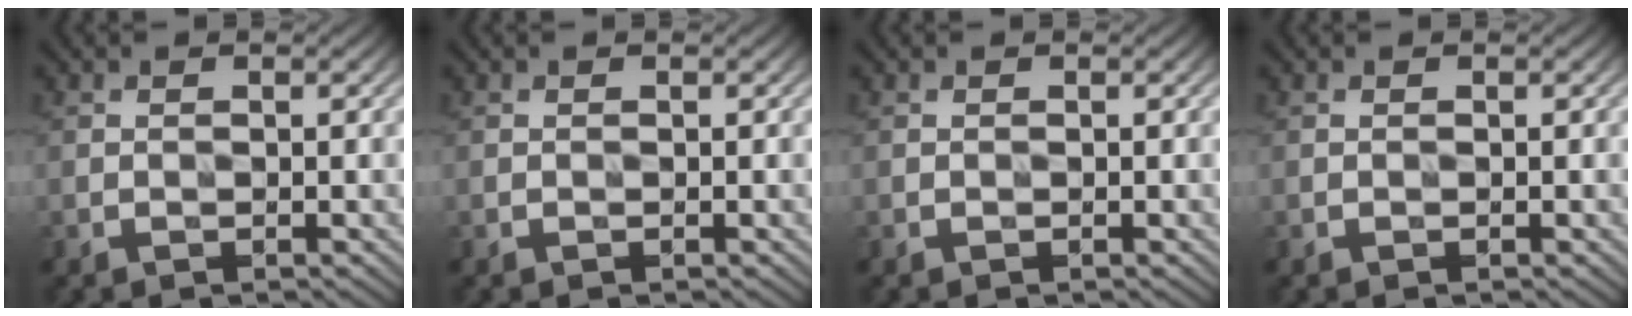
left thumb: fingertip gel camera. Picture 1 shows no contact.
{"total": 0.0}
{"total": 0.0}
{"total": 0.0}